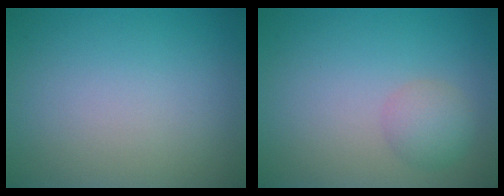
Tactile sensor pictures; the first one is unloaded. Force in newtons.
{"total": 2.2, "press": 2.2, "slide": 0.0}